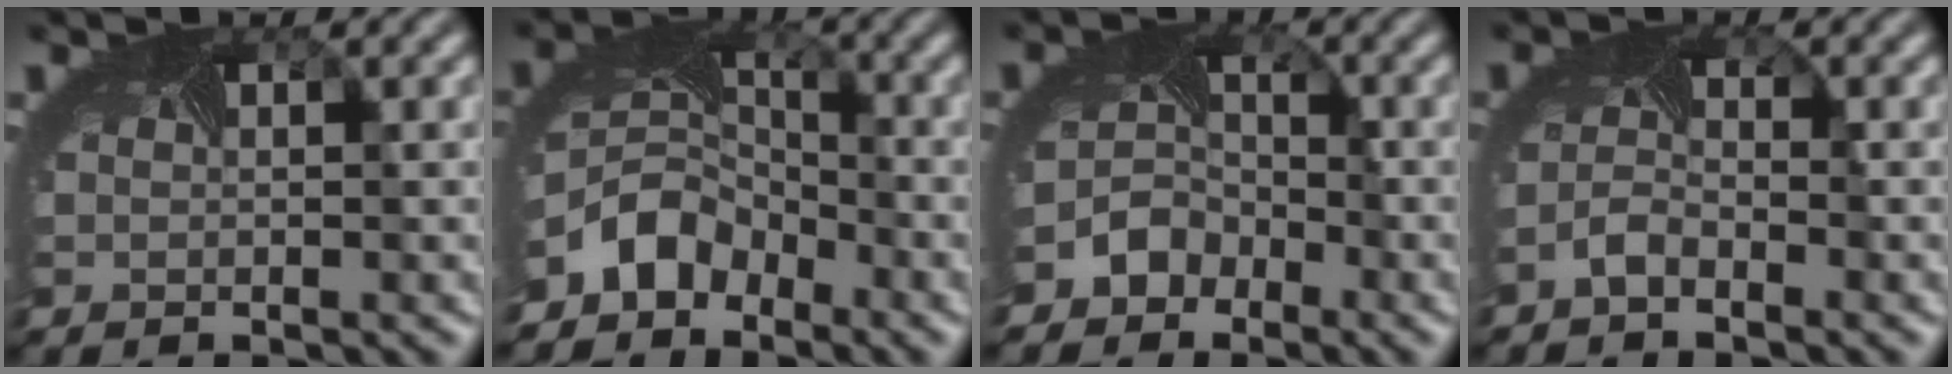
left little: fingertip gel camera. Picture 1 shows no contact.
{"total": 4.7, "force": [-3.4, 2.9, 1.4], "torque": [-0.025, -0.005, -0.076]}
{"total": 3.5, "force": [-2.4, 2.5, 0.5], "torque": [0.003, 0.003, -0.051]}
{"total": 1.7, "force": [-1.5, 0.5, 0.6], "torque": [-0.024, 0.000, -0.034]}